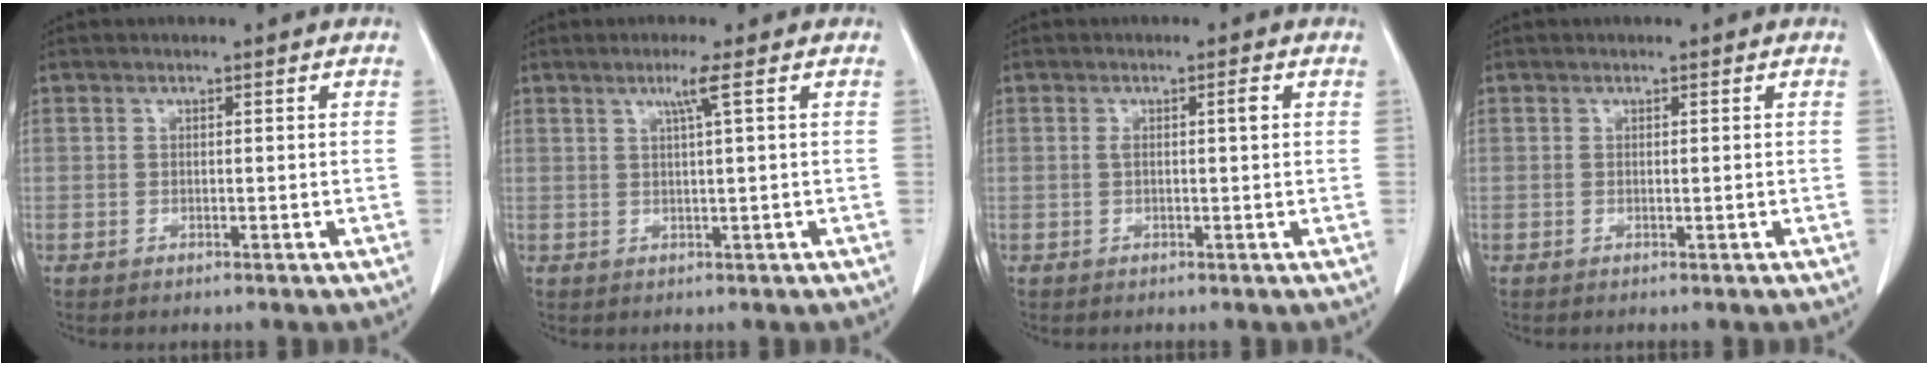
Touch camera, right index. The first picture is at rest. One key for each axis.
{"total": 2.5, "fx": 1.0, "fy": -0.8, "fz": 2.1, "tx": -0.045, "ty": -0.002, "tz": 0.022}
{"total": 1.8, "fx": 0.4, "fy": 0.2, "fz": 1.8, "tx": -0.033, "ty": 0.009, "tz": 0.011}
{"total": 0.0}